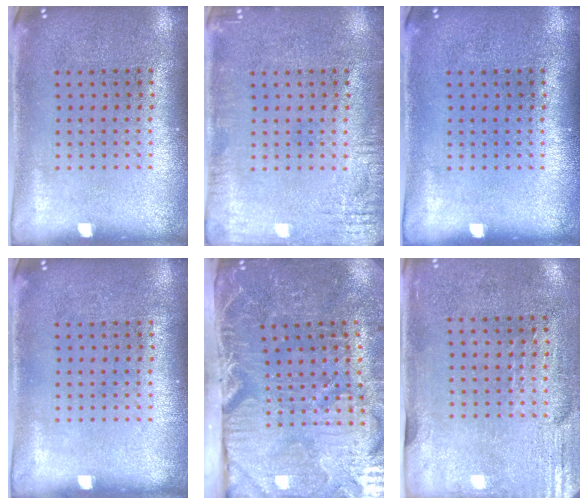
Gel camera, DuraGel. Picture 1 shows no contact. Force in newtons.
{"total": 2.3, "press": 2.3, "slide": 0.3}
{"total": 0.0}
{"total": 0.0}
{"total": 4.4, "press": 3.9, "slide": 1.9}
{"total": 3.0, "press": 2.5, "slide": 1.6}